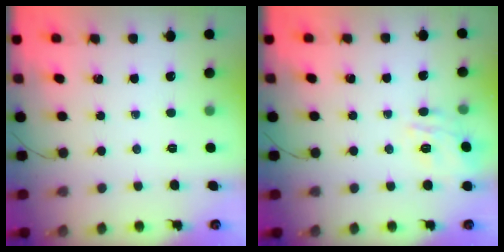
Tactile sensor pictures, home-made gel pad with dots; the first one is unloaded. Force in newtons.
{"total": 10.1, "press": 10.0, "slide": 1.0}